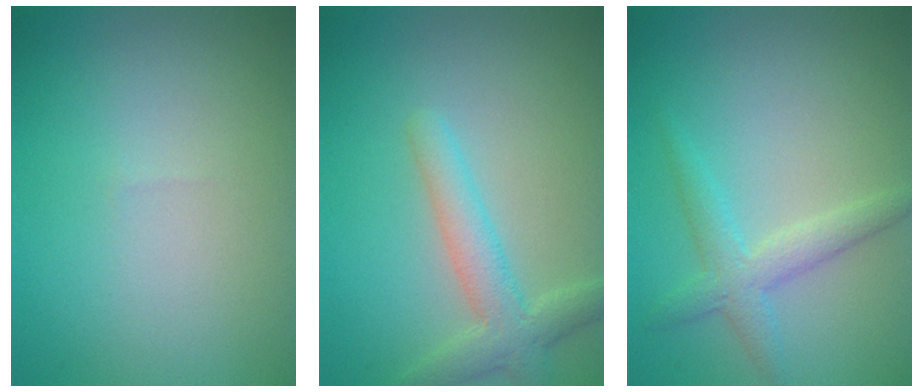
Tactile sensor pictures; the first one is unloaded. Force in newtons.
{"total": 3.4, "press": 3.4, "slide": 0.3}
{"total": 2.7, "press": 2.7, "slide": 0.1}